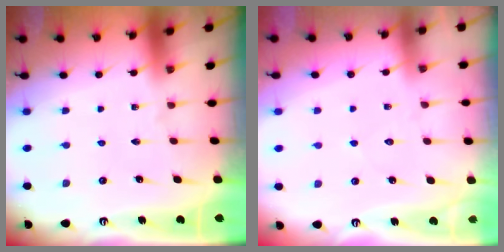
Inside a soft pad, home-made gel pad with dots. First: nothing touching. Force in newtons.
{"total": 3.5, "press": 3.5, "slide": 0.4}